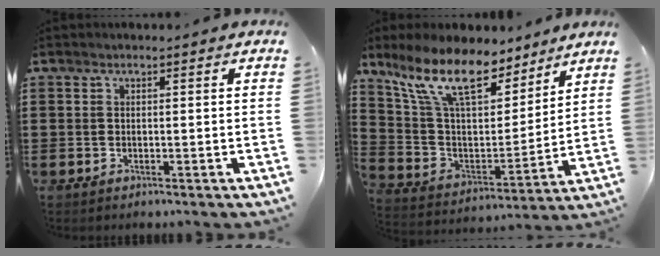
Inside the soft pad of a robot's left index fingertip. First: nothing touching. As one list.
[{"total": 12.9, "force": [9.6, 4.2, 7.5], "torque": [-0.181, -0.042, 0.171]}]